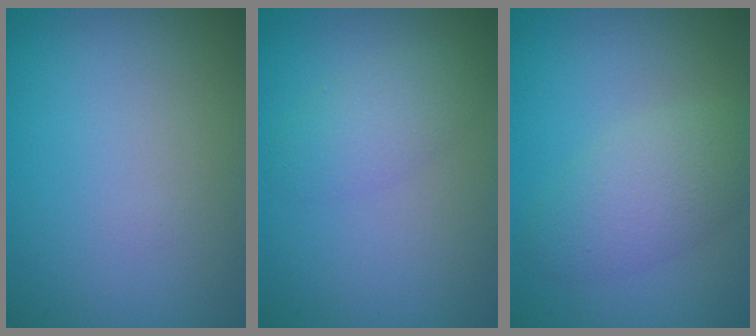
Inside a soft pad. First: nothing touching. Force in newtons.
{"total": 2.4, "press": 2.4, "slide": 0.1}
{"total": 3.7, "press": 3.7, "slide": 0.1}